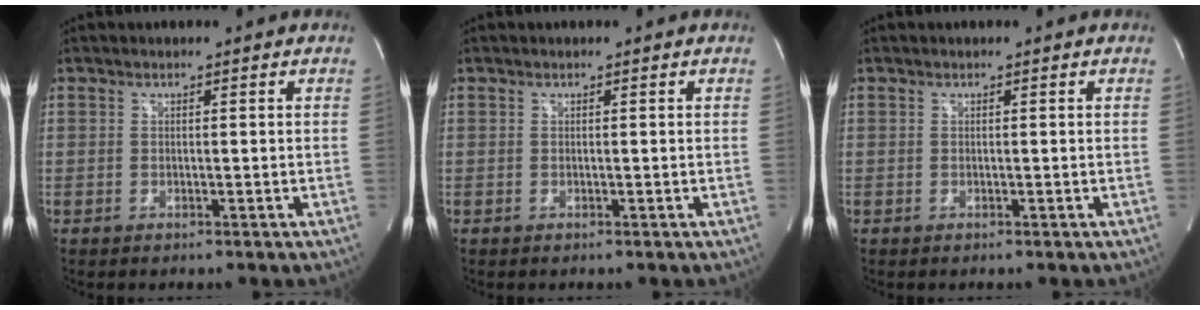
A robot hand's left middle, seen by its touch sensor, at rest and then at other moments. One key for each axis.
{"total": 0.0}
{"total": 0.0}